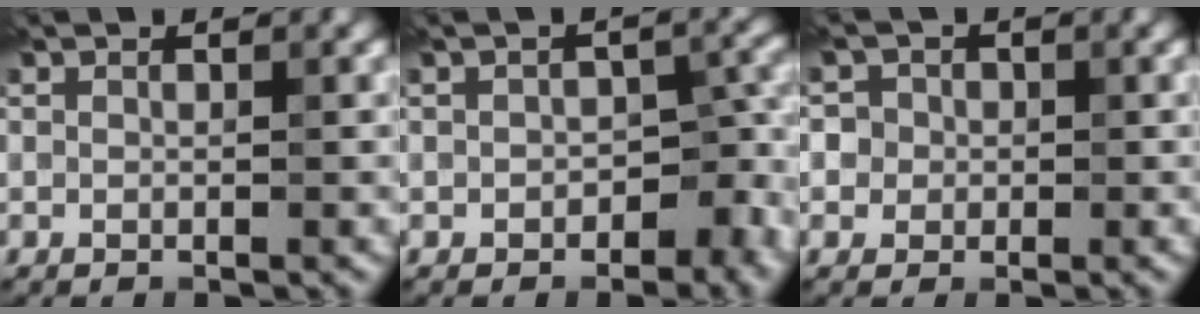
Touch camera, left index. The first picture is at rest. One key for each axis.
{"total": 5.0, "fx": -2.1, "fy": 3.3, "fz": 3.1, "tx": -0.014, "ty": 0.006, "tz": -0.027}
{"total": 2.8, "fx": 0.5, "fy": 2.7, "fz": 0.3, "tx": 0.025, "ty": 0.019, "tz": -0.022}